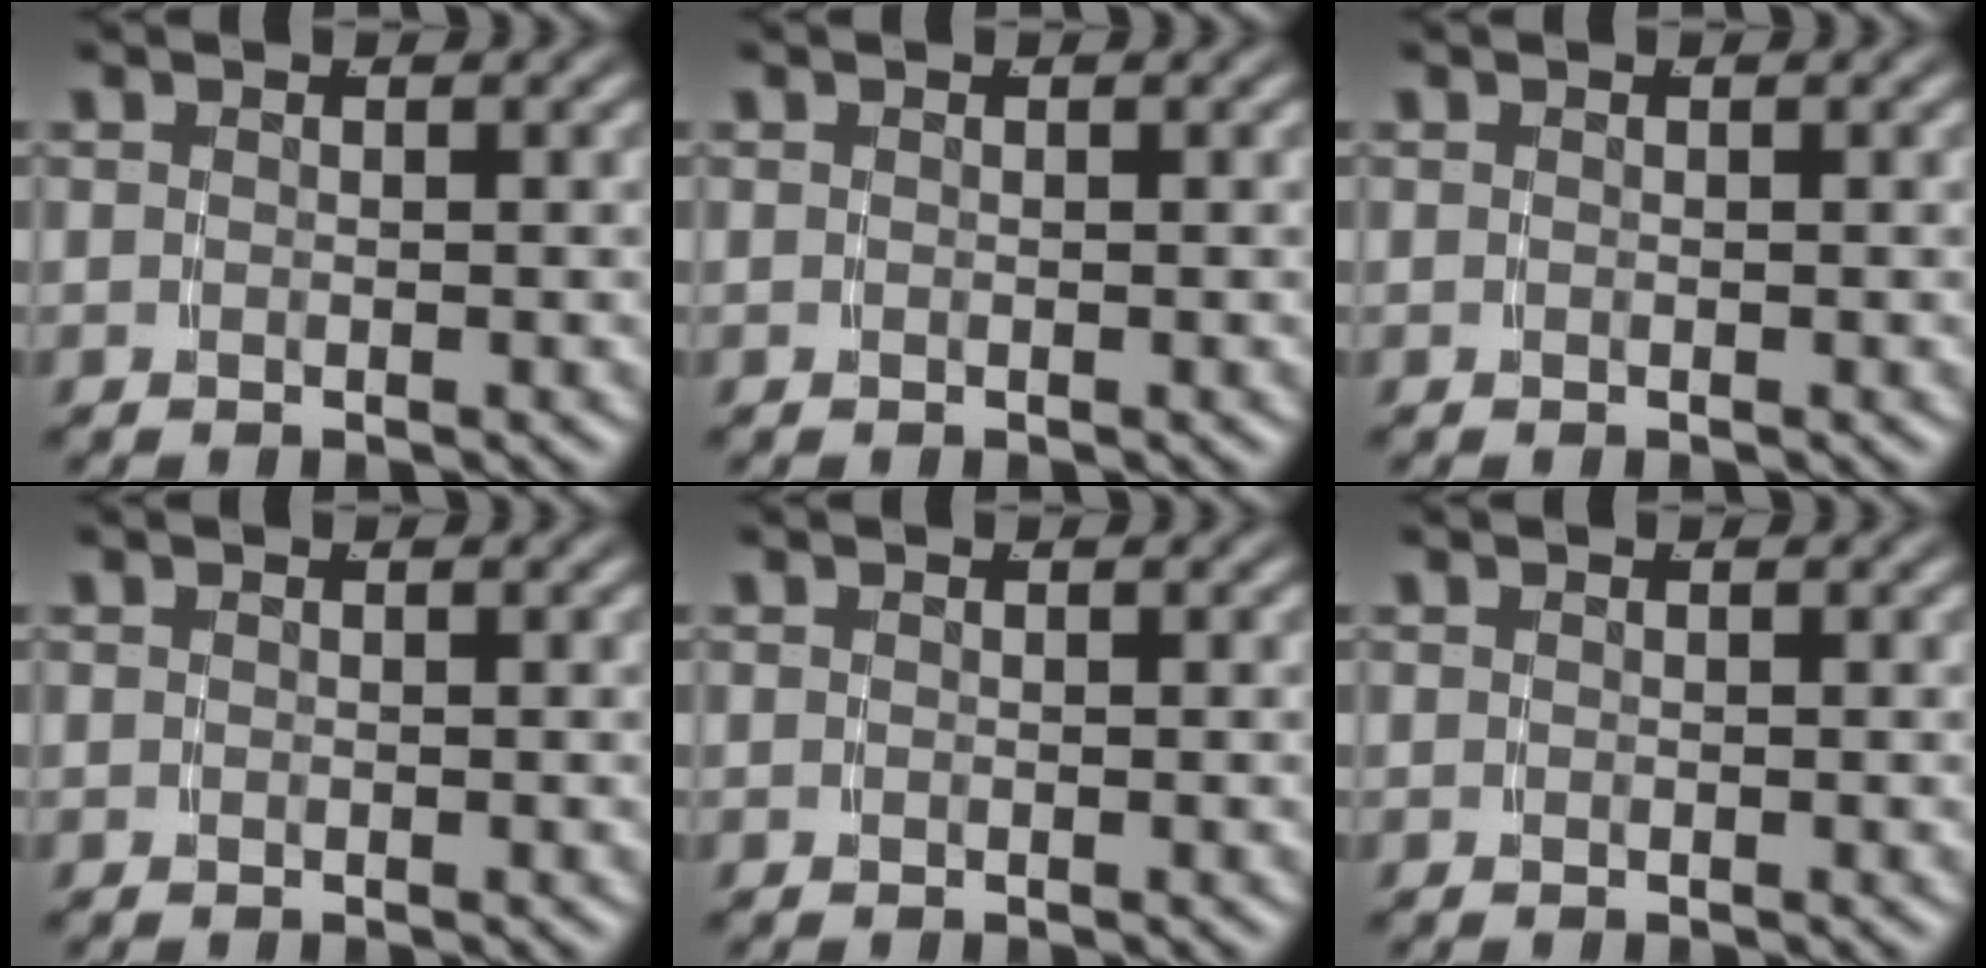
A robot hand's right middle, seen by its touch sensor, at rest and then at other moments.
{"total": 0.0}
{"total": 0.0}
{"total": 0.0}
{"total": 0.0}
{"total": 0.0}